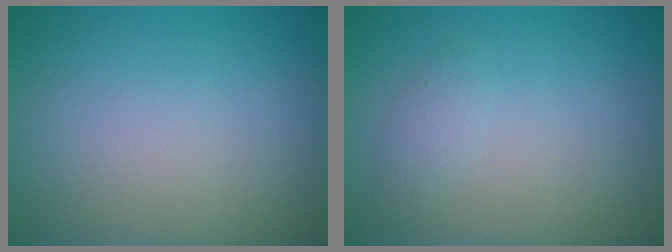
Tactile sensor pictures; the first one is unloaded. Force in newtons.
{"total": 2.3, "press": 2.3, "slide": 0.2}